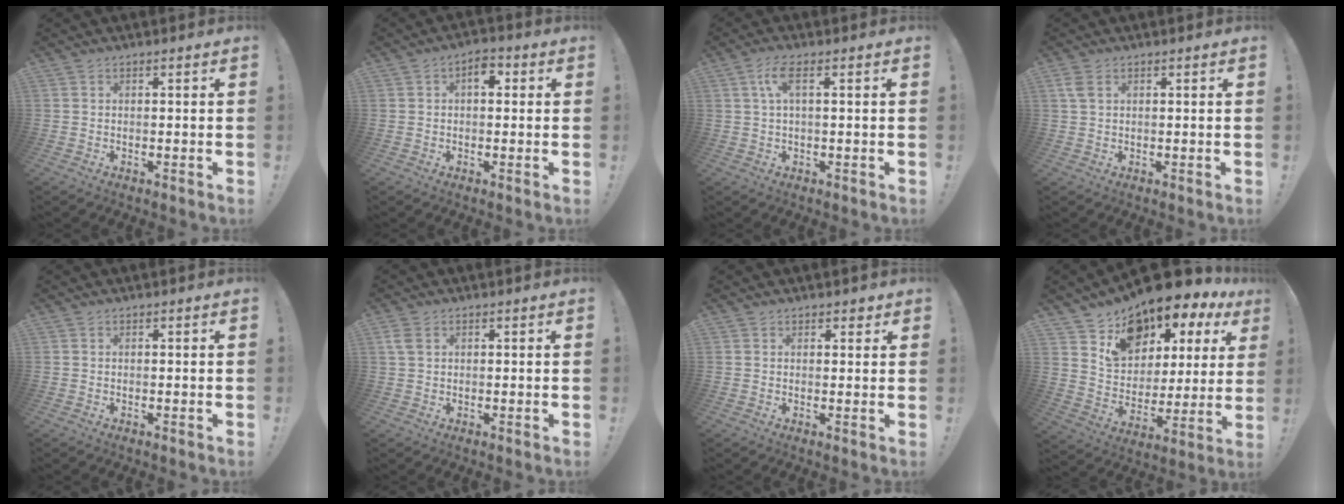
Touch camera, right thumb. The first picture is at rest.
{"total": 4.0, "force": [0.8, 2.6, 3.0], "torque": [-0.037, 0.003, 0.009]}
{"total": 5.1, "force": [1.3, 0.9, 4.8], "torque": [-0.092, 0.005, 0.022]}
{"total": 2.9, "force": [1.3, 1.4, 2.2], "torque": [-0.047, 0.003, 0.025]}
{"total": 0.0}
{"total": 3.1, "force": [1.4, 1.7, 2.2], "torque": [-0.046, 0.003, 0.028]}
{"total": 1.4, "force": [1.0, 0.8, 0.5], "torque": [0.009, -0.007, 0.016]}
{"total": 12.5, "force": [9.4, 7.0, 4.2], "torque": [-0.073, -0.084, 0.172]}